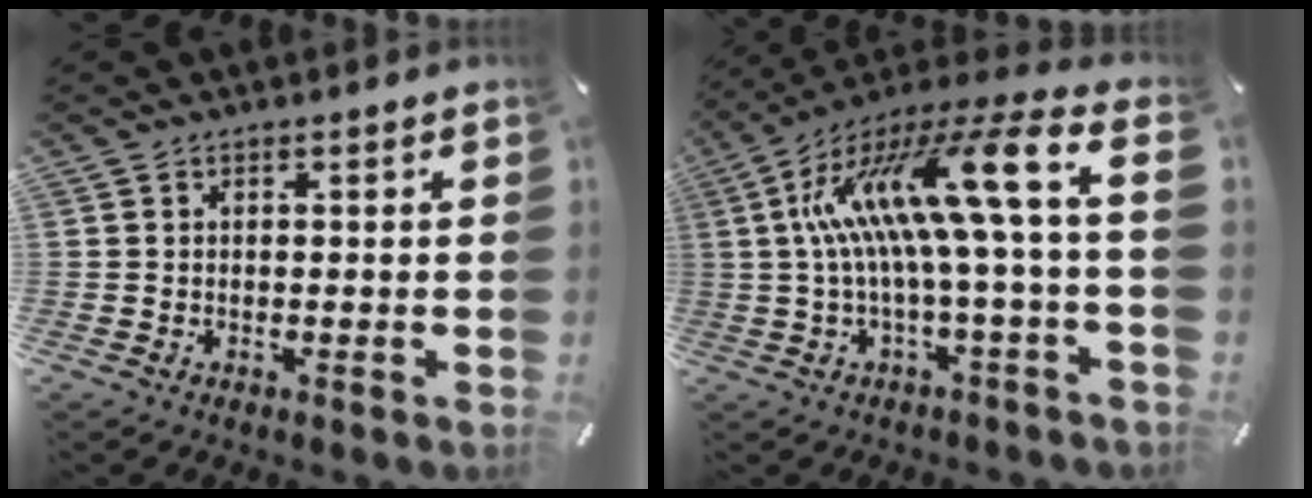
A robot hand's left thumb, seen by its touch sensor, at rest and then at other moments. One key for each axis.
{"total": 18.9, "fx": 2.6, "fy": 1.4, "fz": 18.6, "tx": -0.377, "ty": -0.018, "tz": 0.024}